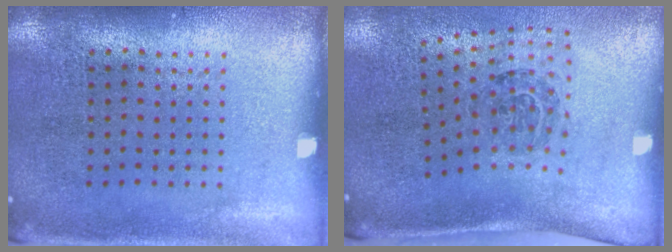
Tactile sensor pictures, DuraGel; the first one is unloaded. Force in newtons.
{"total": 1.8, "press": 1.2, "slide": 1.4}